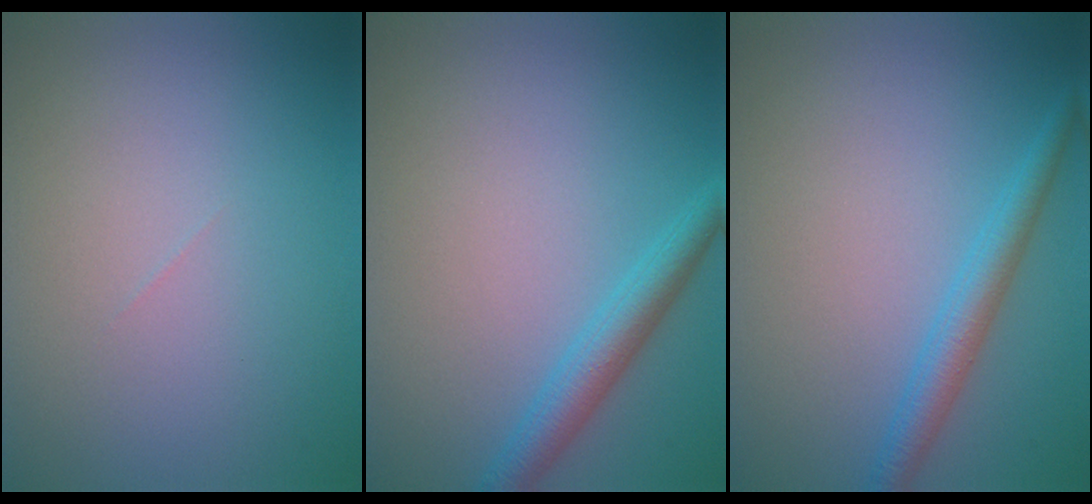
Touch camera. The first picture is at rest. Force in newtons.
{"total": 3.0, "press": 3.0, "slide": 0.0}
{"total": 2.7, "press": 2.7, "slide": 0.2}